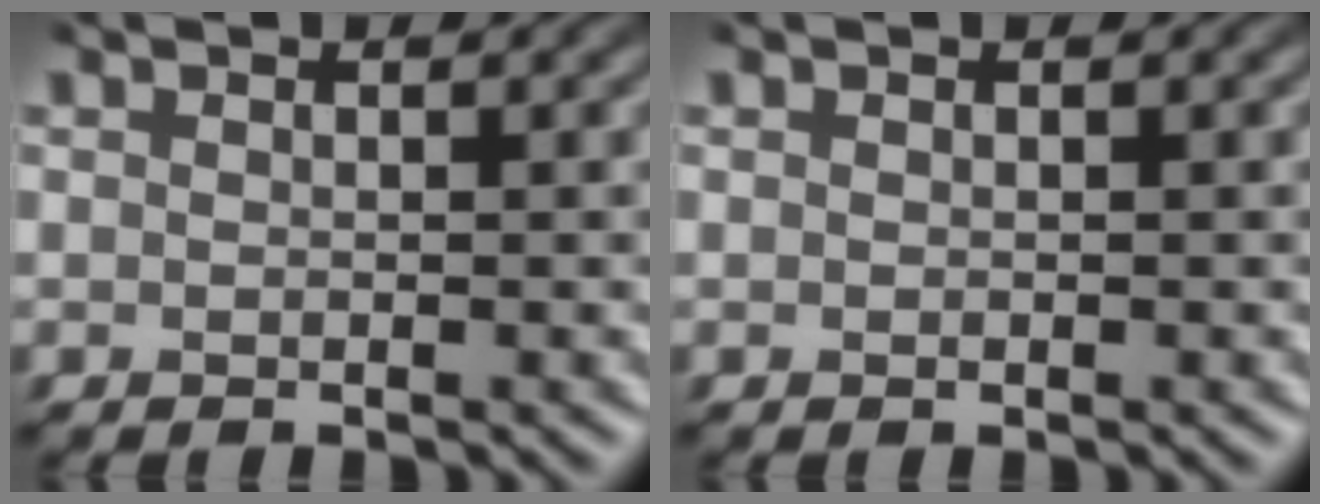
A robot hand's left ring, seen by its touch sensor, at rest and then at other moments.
{"total": 0.0}